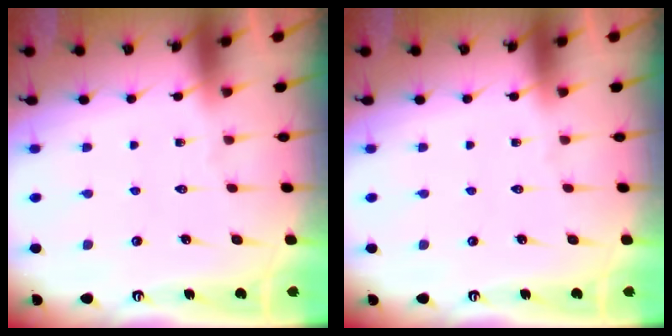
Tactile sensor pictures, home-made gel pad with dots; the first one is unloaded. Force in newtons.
{"total": 0.0}